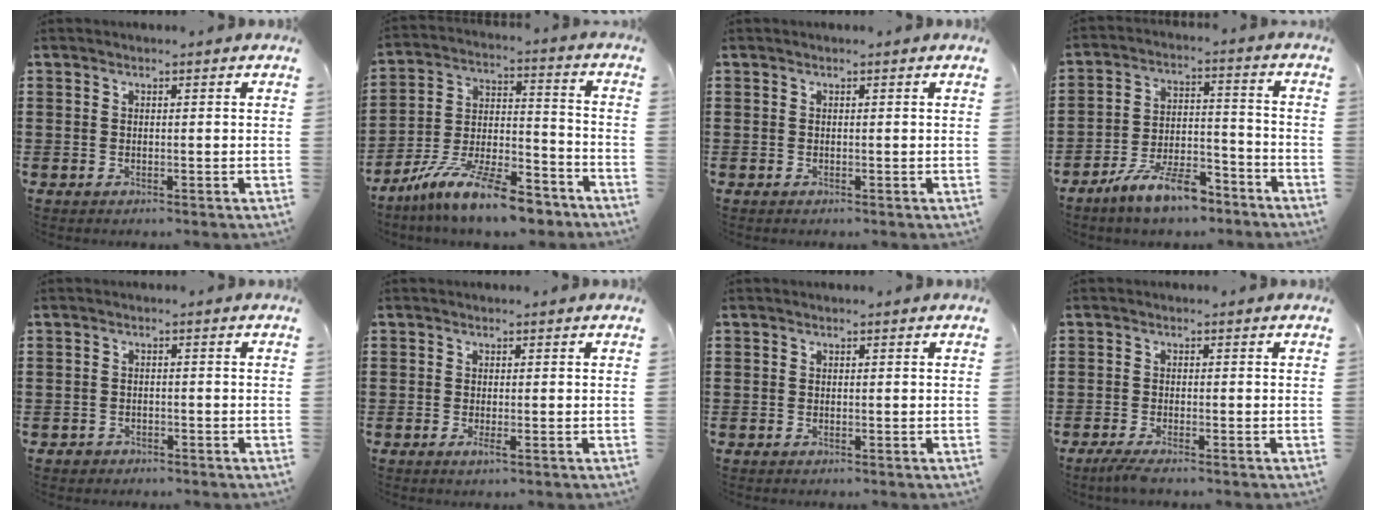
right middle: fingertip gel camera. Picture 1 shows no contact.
{"total": 12.9, "force": [-10.8, 2.0, 6.9], "torque": [-0.126, 0.032, -0.204]}
{"total": 0.0}
{"total": 9.3, "force": [-7.4, 2.4, 5.1], "torque": [-0.105, 0.015, -0.143]}
{"total": 1.2, "force": [-1.0, 0.6, 0.0], "torque": [-0.004, 0.002, -0.023]}
{"total": 0.9, "force": [-0.2, 0.1, 0.9], "torque": [-0.016, -0.004, -0.002]}
{"total": 0.0}
{"total": 1.9, "force": [-1.4, 0.0, 1.2], "torque": [-0.035, -0.007, -0.030]}